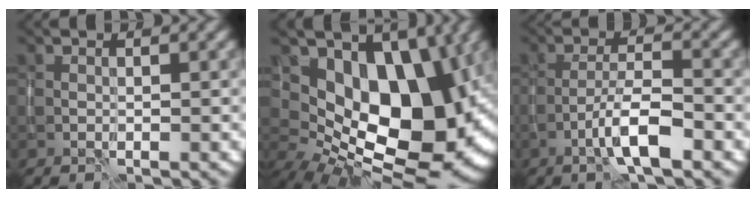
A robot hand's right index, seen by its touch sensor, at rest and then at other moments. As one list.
[{"total": 14.8, "force": [2.6, 9.5, 11.1], "torque": [-0.151, -0.022, 0.055]}, {"total": 4.2, "force": [-2.4, 0.7, 3.3], "torque": [-0.060, 0.009, -0.048]}]